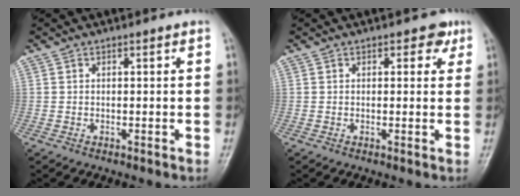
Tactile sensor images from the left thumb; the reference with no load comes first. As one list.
[{"total": 2.7, "force": [1.4, 1.7, 1.6], "torque": [0.002, -0.002, 0.012]}]